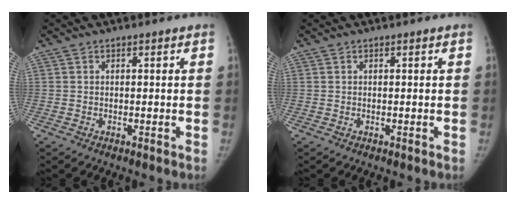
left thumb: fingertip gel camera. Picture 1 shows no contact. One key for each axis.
{"total": 0.0}